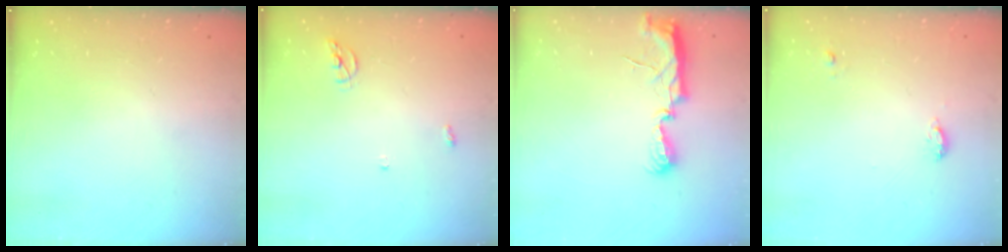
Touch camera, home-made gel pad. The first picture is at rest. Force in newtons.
{"total": 5.6, "press": 5.6, "slide": 0.4}
{"total": 7.3, "press": 7.3, "slide": 0.5}
{"total": 5.3, "press": 5.0, "slide": 1.7}